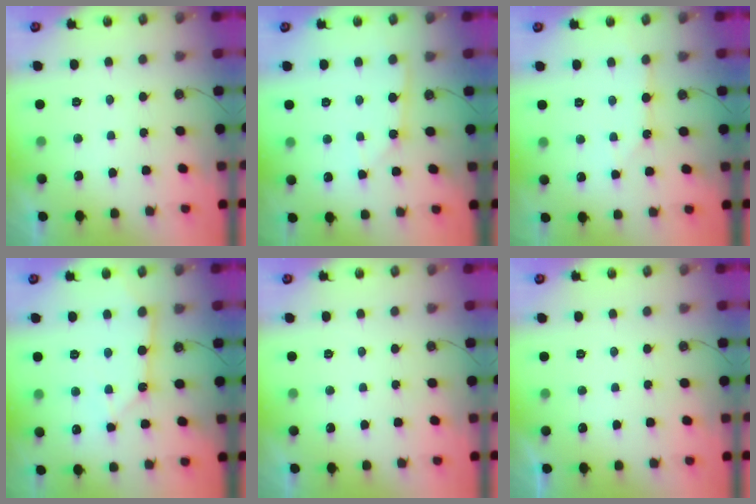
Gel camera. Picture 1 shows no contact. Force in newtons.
{"total": 2.0, "press": 2.0, "slide": 0.3}
{"total": 3.3, "press": 3.3, "slide": 0.4}
{"total": 7.3, "press": 7.3, "slide": 0.7}
{"total": 0.0}
{"total": 0.0}